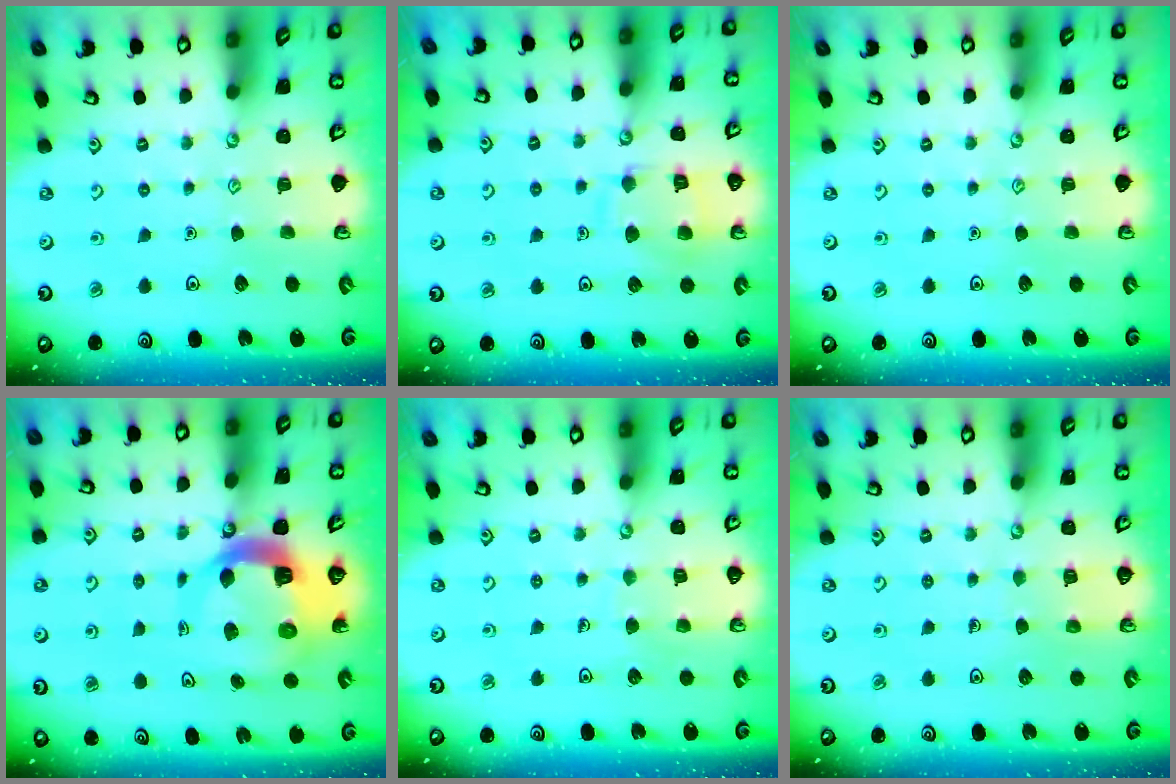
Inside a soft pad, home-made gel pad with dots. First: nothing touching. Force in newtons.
{"total": 10.7, "press": 10.7, "slide": 0.9}
{"total": 0.0}
{"total": 10.2, "press": 10.1, "slide": 1.3}
{"total": 4.7, "press": 4.7, "slide": 0.4}
{"total": 3.9, "press": 3.9, "slide": 0.3}